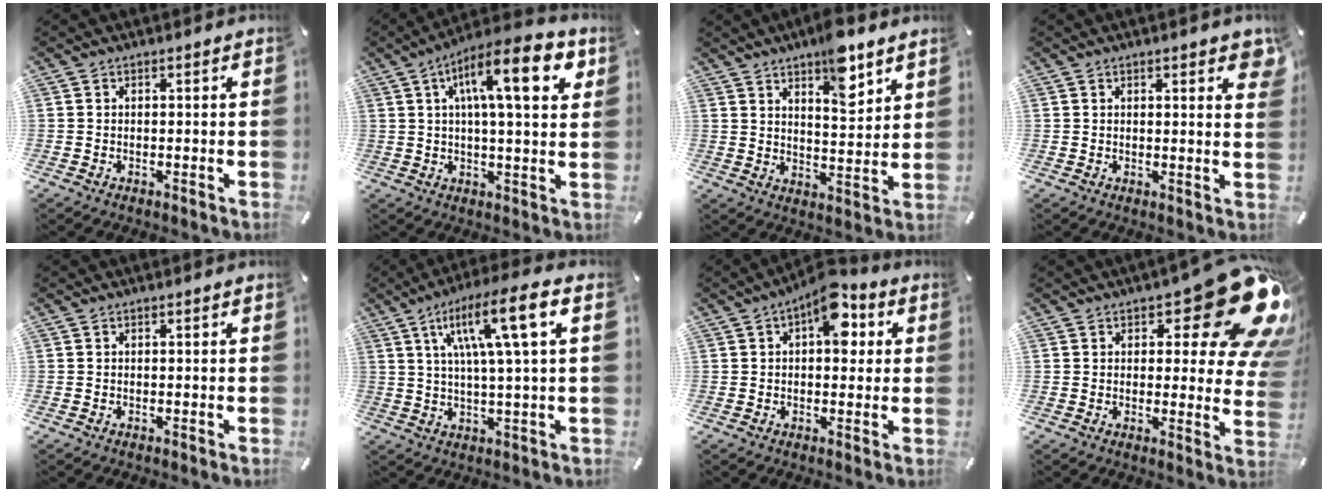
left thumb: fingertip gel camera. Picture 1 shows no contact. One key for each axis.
{"total": 16.2, "fx": 6.1, "fy": 4.4, "fz": 14.4, "tx": -0.233, "ty": -0.007, "tz": 0.091}
{"total": 9.9, "fx": 7.4, "fy": 3.4, "fz": 5.7, "tx": -0.068, "ty": -0.050, "tz": 0.123}
{"total": 3.0, "fx": 2.0, "fy": 0.8, "fz": 2.1, "tx": -0.023, "ty": -0.007, "tz": 0.030}
{"total": 0.0}
{"total": 13.8, "fx": 4.9, "fy": 1.9, "fz": 12.7, "tx": -0.228, "ty": -0.003, "tz": 0.075}
{"total": 9.8, "fx": 3.5, "fy": 5.3, "fz": 7.5, "tx": -0.090, "ty": -0.013, "tz": 0.055}
{"total": 19.2, "fx": 10.5, "fy": 7.1, "fz": 14.4, "tx": -0.170, "ty": -0.081, "tz": 0.173}